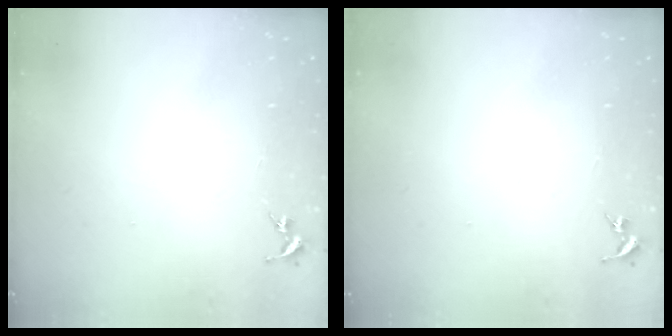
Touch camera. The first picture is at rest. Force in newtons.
{"total": 0.0}